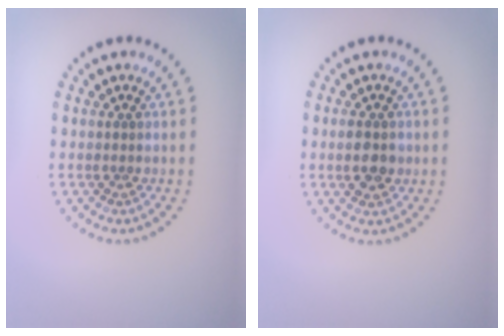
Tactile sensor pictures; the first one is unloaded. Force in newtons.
{"total": 2.8, "press": 2.8, "slide": 0.1}